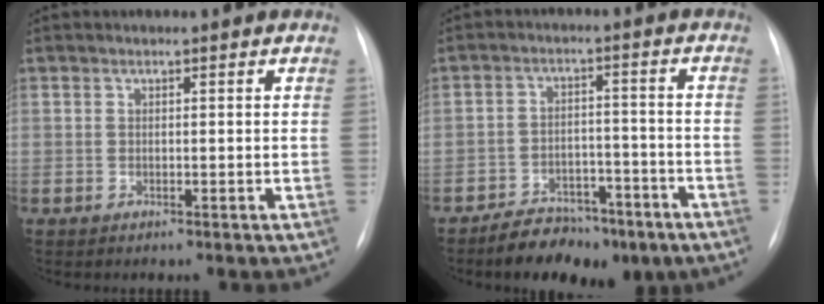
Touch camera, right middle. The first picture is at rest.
{"total": 10.0, "force": [-7.2, 4.9, 5.0], "torque": [-0.072, 0.015, -0.107]}